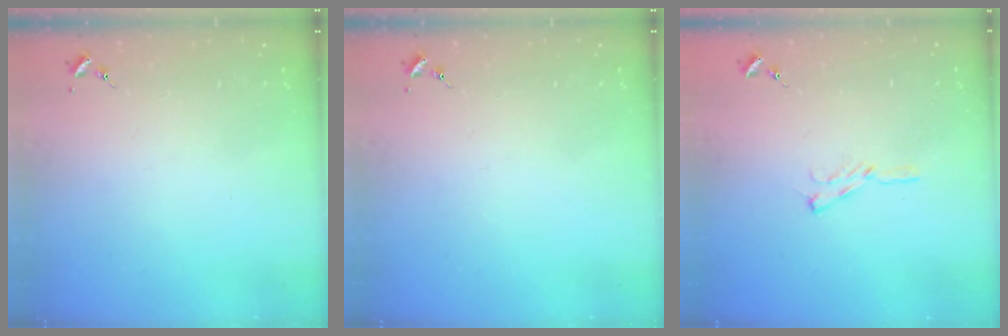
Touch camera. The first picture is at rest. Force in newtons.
{"total": 0.0}
{"total": 5.8, "press": 5.8, "slide": 0.6}